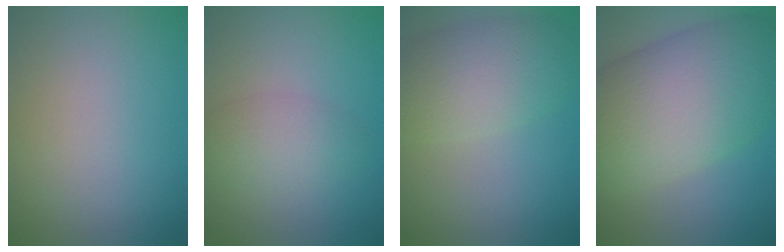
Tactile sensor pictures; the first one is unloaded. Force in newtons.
{"total": 3.0, "press": 3.0, "slide": 0.1}
{"total": 6.1, "press": 6.1, "slide": 0.3}
{"total": 12.6, "press": 12.6, "slide": 0.5}